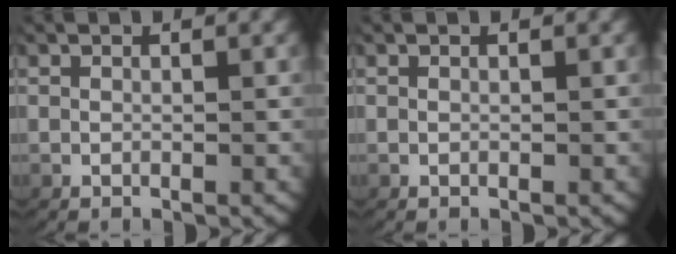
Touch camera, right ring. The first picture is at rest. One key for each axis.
{"total": 0.0}